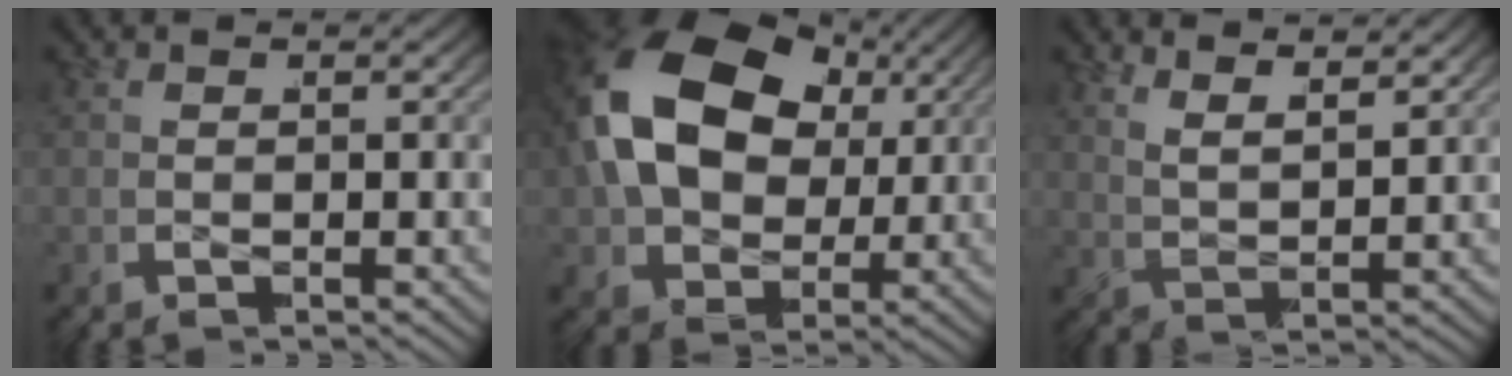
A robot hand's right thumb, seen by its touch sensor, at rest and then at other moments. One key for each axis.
{"total": 13.8, "fx": 2.3, "fy": 9.6, "fz": 9.6, "tx": -0.229, "ty": -0.024, "tz": 0.051}
{"total": 3.6, "fx": 2.3, "fy": 1.2, "fz": 2.5, "tx": -0.044, "ty": 0.004, "tz": 0.038}